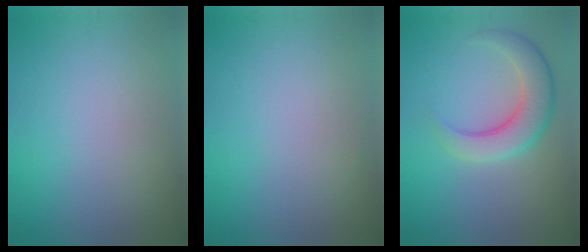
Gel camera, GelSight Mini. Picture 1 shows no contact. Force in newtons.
{"total": 0.0}
{"total": 5.3, "press": 5.3, "slide": 0.4}